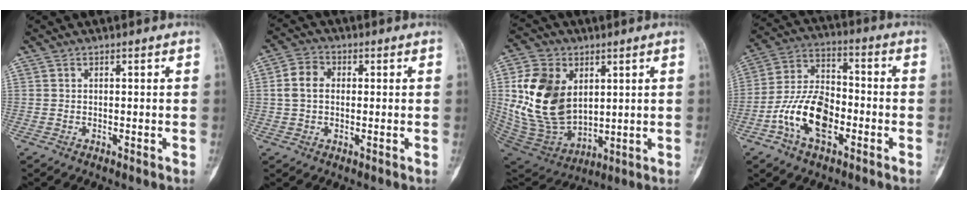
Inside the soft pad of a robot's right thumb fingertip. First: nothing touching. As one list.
[{"total": 6.8, "force": [0.5, 5.1, 4.4], "torque": [-0.078, 0.015, 0.000]}, {"total": 18.4, "force": [3.9, 13.0, 12.5], "torque": [-0.216, -0.023, 0.093]}, {"total": 13.5, "force": [-4.7, 7.7, 10.1], "torque": [-0.176, 0.034, -0.092]}]